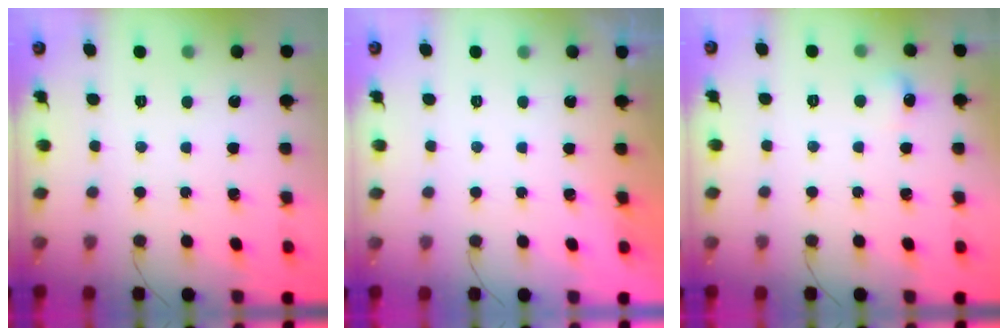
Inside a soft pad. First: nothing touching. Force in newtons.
{"total": 1.8, "press": 0.1, "slide": 1.8}
{"total": 4.6, "press": 4.0, "slide": 2.3}